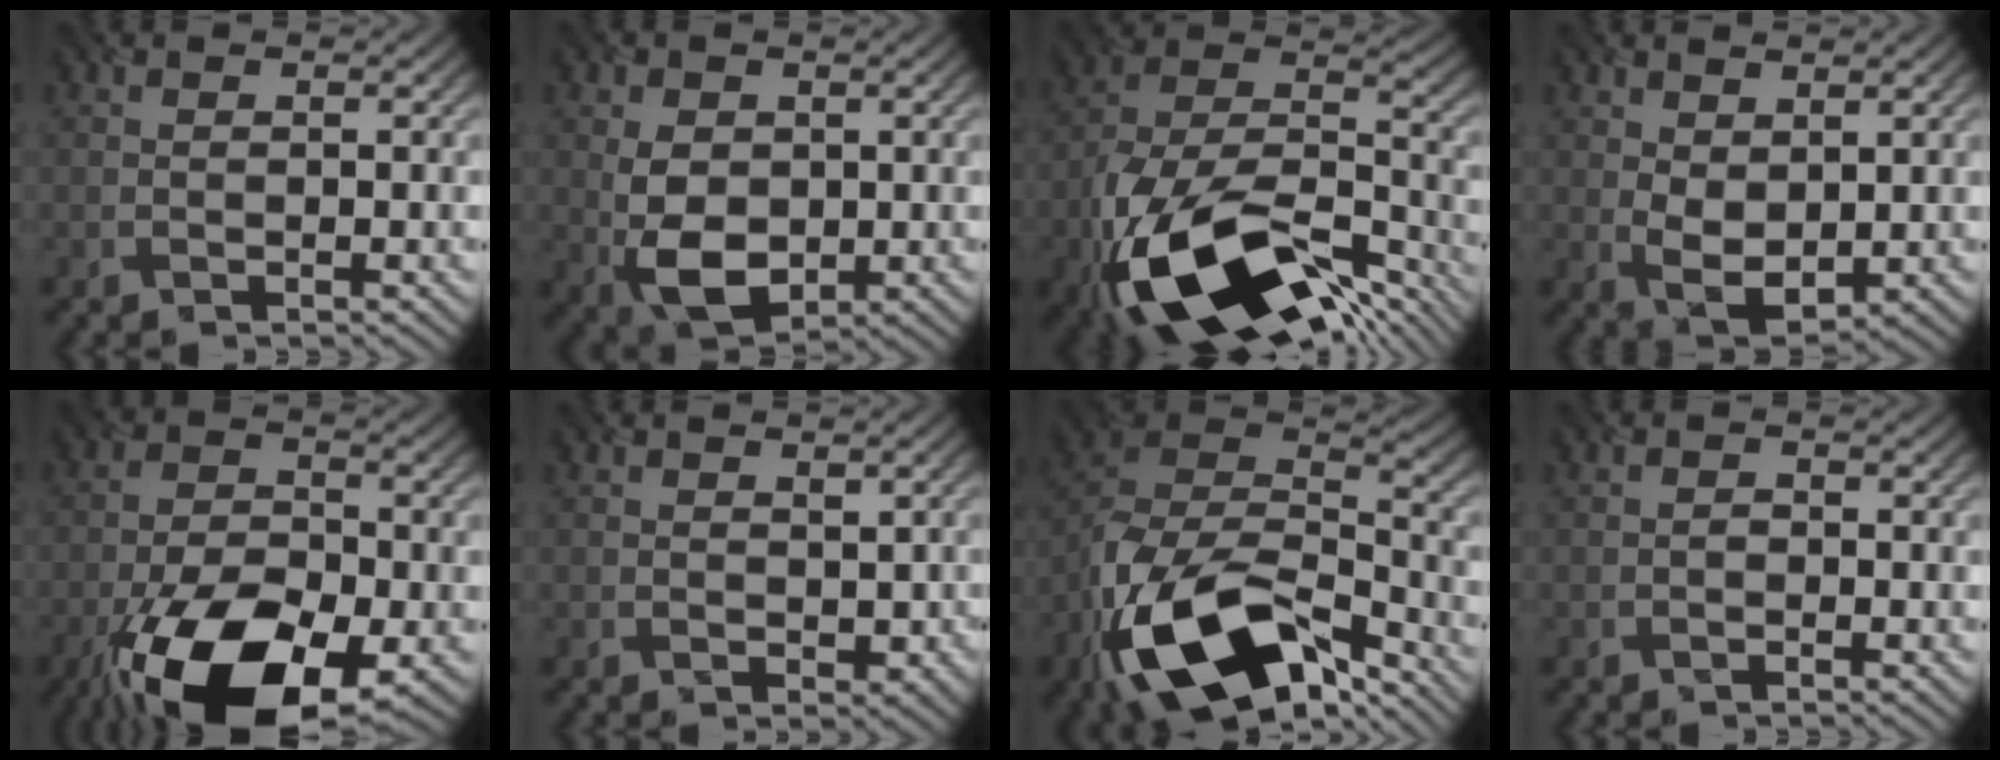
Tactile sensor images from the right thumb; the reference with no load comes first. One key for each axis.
{"total": 6.6, "fx": -0.2, "fy": 4.6, "fz": 4.8, "tx": -0.104, "ty": -0.008, "tz": -0.003}
{"total": 20.4, "fx": -11.7, "fy": 9.5, "fz": 13.8, "tx": -0.286, "ty": -0.045, "tz": -0.190}
{"total": 4.6, "fx": 1.3, "fy": 2.7, "fz": 3.4, "tx": -0.079, "ty": -0.007, "tz": 0.031}
{"total": 16.4, "fx": -8.5, "fy": 7.9, "fz": 11.6, "tx": -0.222, "ty": -0.030, "tz": -0.152}
{"total": 1.4, "fx": 0.4, "fy": 1.0, "fz": 0.9, "tx": -0.016, "ty": -0.005, "tz": 0.013}
{"total": 20.2, "fx": -11.9, "fy": 9.9, "fz": 13.0, "tx": -0.297, "ty": -0.049, "tz": -0.194}
{"total": 0.6, "fx": -0.3, "fy": 0.4, "fz": 0.2, "tx": -0.002, "ty": 0.000, "tz": -0.006}